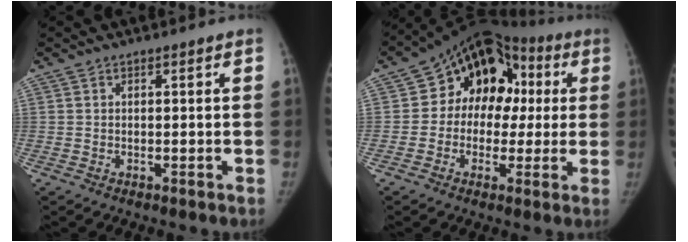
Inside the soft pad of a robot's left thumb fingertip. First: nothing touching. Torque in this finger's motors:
{"motor_torque": [-0.32, 1.35, 0.41, 0.09, 0.12]}